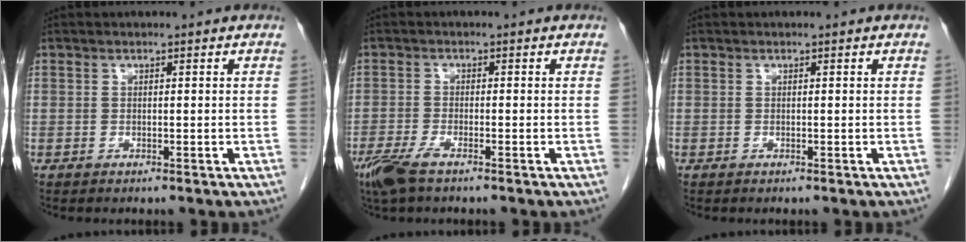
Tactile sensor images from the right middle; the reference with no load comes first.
{"total": 4.6, "force": [-3.1, 1.0, 3.2], "torque": [-0.071, -0.011, -0.060]}
{"total": 0.0}